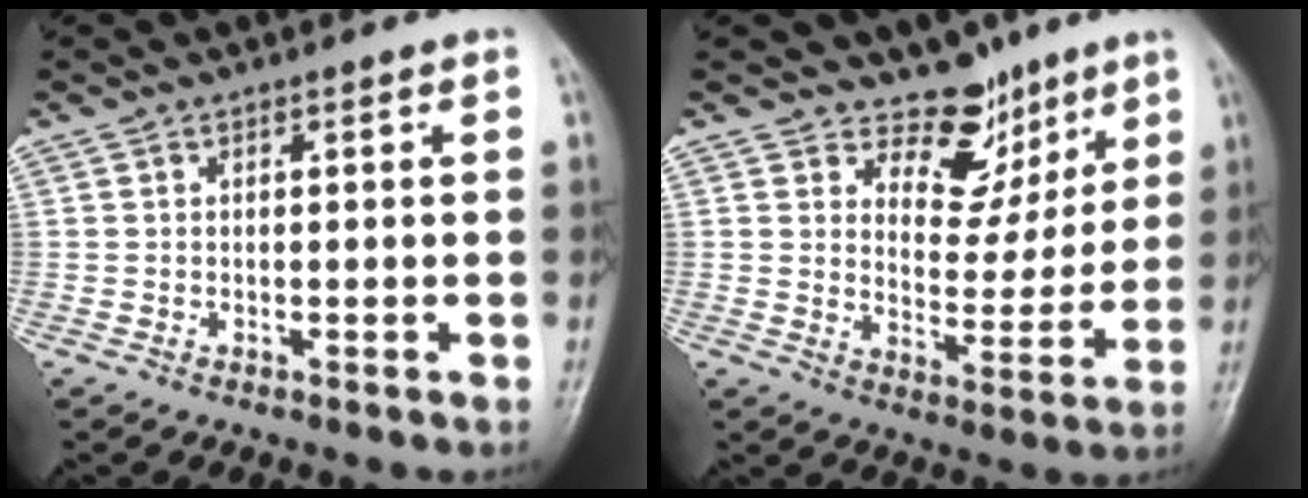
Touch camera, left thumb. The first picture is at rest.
{"total": 9.2, "force": [6.8, 5.7, 2.3], "torque": [0.011, -0.045, 0.113]}